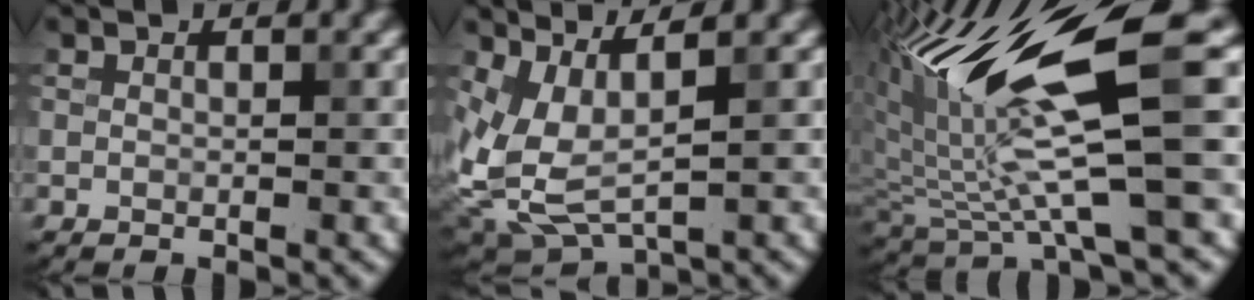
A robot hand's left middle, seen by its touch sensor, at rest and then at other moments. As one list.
[{"total": 5.3, "force": [1.1, 2.3, 4.7], "torque": [-0.121, -0.008, 0.030]}, {"total": 13.6, "force": [4.5, 2.7, 12.6], "torque": [-0.235, 0.008, 0.089]}]